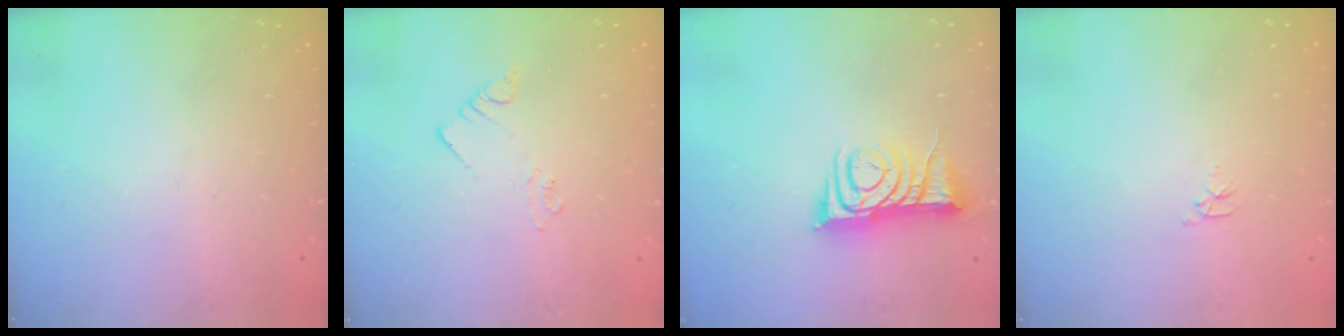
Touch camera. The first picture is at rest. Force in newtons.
{"total": 2.2, "press": 2.2, "slide": 0.1}
{"total": 8.4, "press": 8.3, "slide": 1.0}
{"total": 2.8, "press": 2.7, "slide": 0.4}